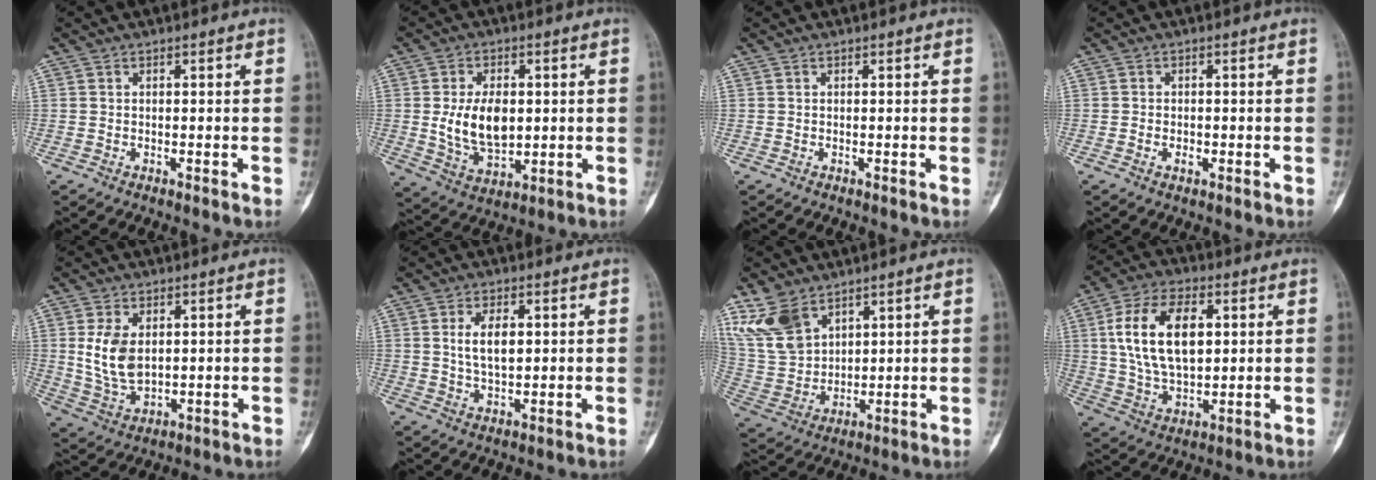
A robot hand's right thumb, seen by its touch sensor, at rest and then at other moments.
{"total": 11.1, "force": [0.7, 6.8, 8.7], "torque": [-0.139, -0.012, 0.023]}
{"total": 0.0}
{"total": 1.6, "force": [-0.5, 1.1, 1.1], "torque": [-0.012, 0.004, -0.008]}
{"total": 8.8, "force": [1.5, 5.5, 6.7], "torque": [-0.121, -0.013, 0.045]}
{"total": 5.9, "force": [1.2, 3.0, 5.0], "torque": [-0.084, -0.009, 0.025]}
{"total": 11.5, "force": [7.3, 6.9, 5.5], "torque": [-0.102, -0.024, 0.168]}
{"total": 15.8, "force": [3.4, 9.0, 12.5], "torque": [-0.218, -0.003, 0.065]}